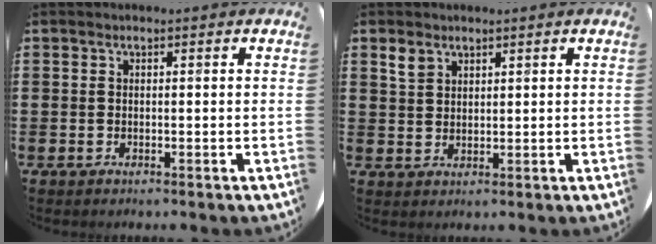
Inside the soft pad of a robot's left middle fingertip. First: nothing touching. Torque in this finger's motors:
{"motor_torque": [0.49, -0.34, 0.03, 0.03]}